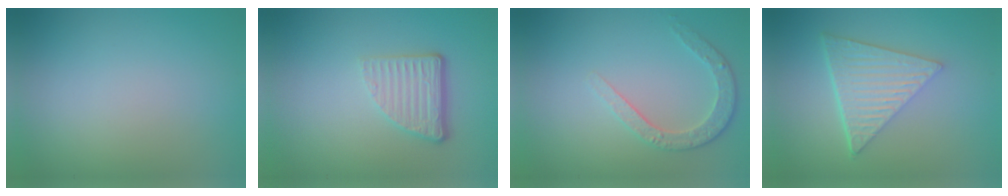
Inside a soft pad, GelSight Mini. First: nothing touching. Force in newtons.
{"total": 3.7, "press": 2.6, "slide": 2.7}
{"total": 2.6, "press": 2.5, "slide": 1.0}
{"total": 6.7, "press": 4.5, "slide": 5.0}